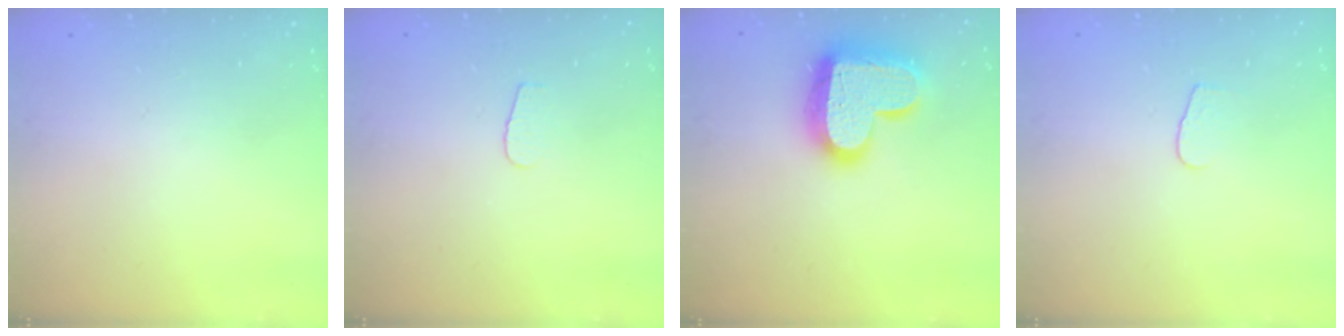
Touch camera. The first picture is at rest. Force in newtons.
{"total": 3.7, "press": 3.6, "slide": 0.4}
{"total": 19.8, "press": 19.8, "slide": 1.5}
{"total": 4.2, "press": 4.2, "slide": 0.4}